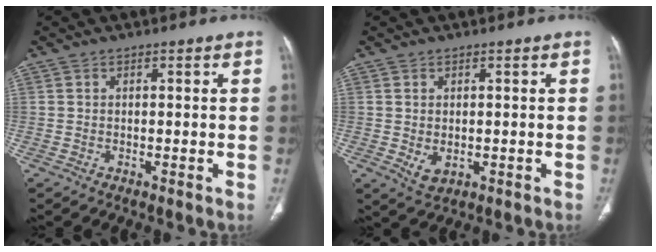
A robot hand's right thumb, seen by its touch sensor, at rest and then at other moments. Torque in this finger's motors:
{"motor_torque": [-0.40, 0.28, -0.08, 0.63, 0.10]}